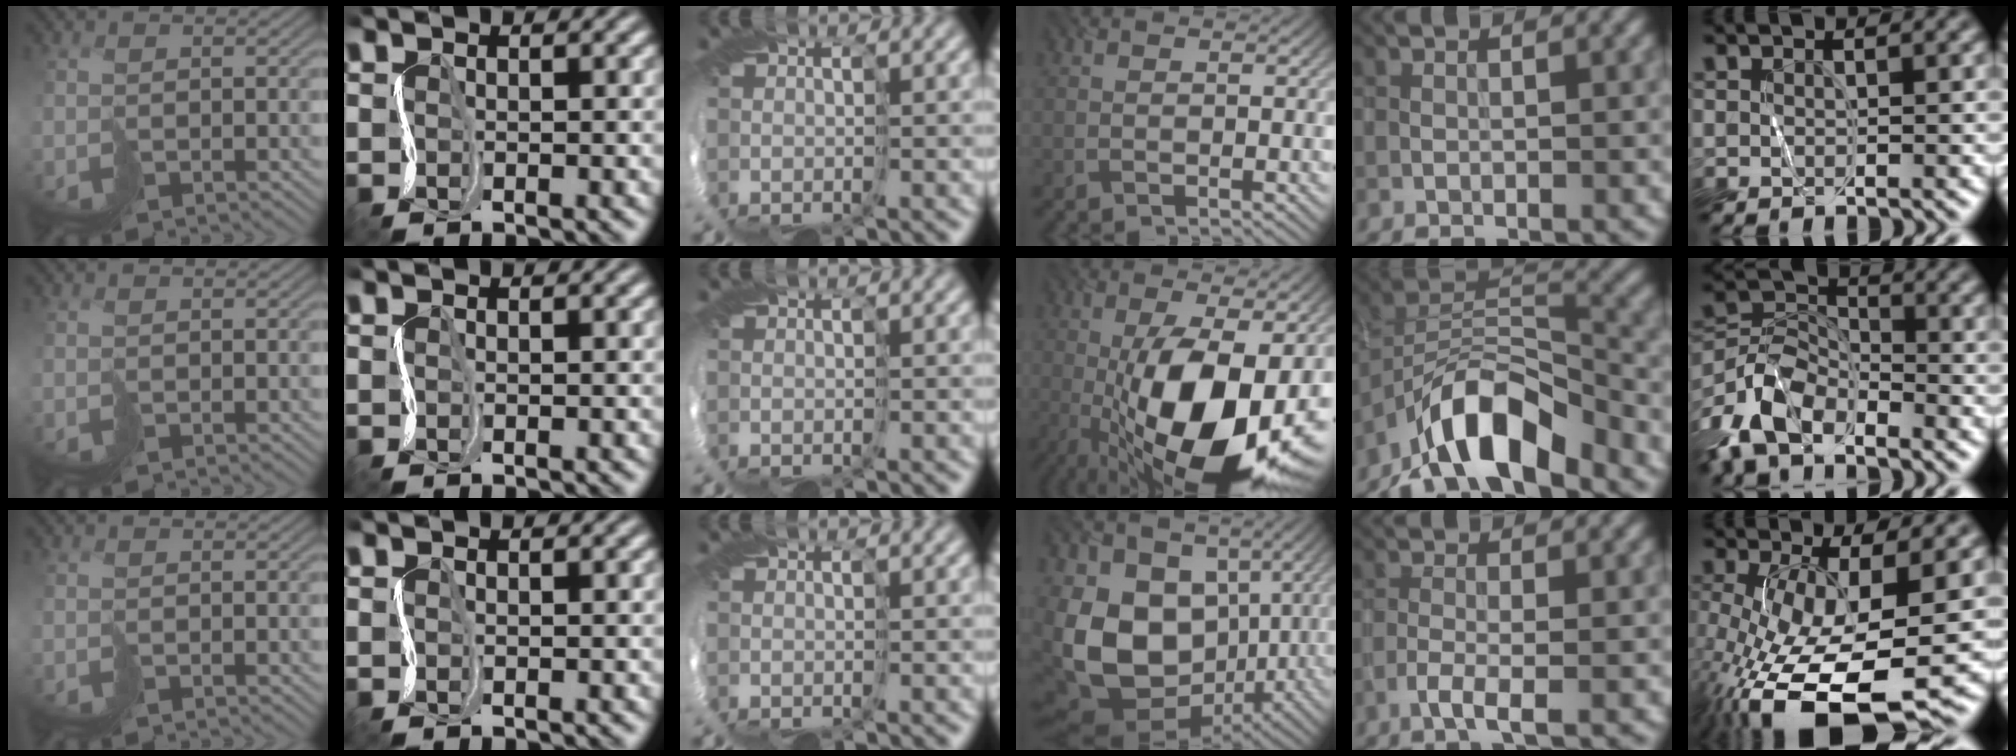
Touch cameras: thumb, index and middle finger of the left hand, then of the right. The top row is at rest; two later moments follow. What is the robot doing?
{"motion": "cut", "object": "wrapping paper"}